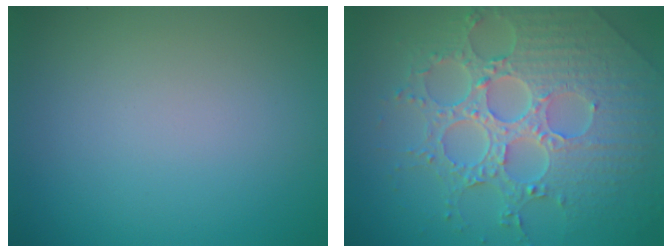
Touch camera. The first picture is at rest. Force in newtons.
{"total": 7.9, "press": 5.9, "slide": 5.4}